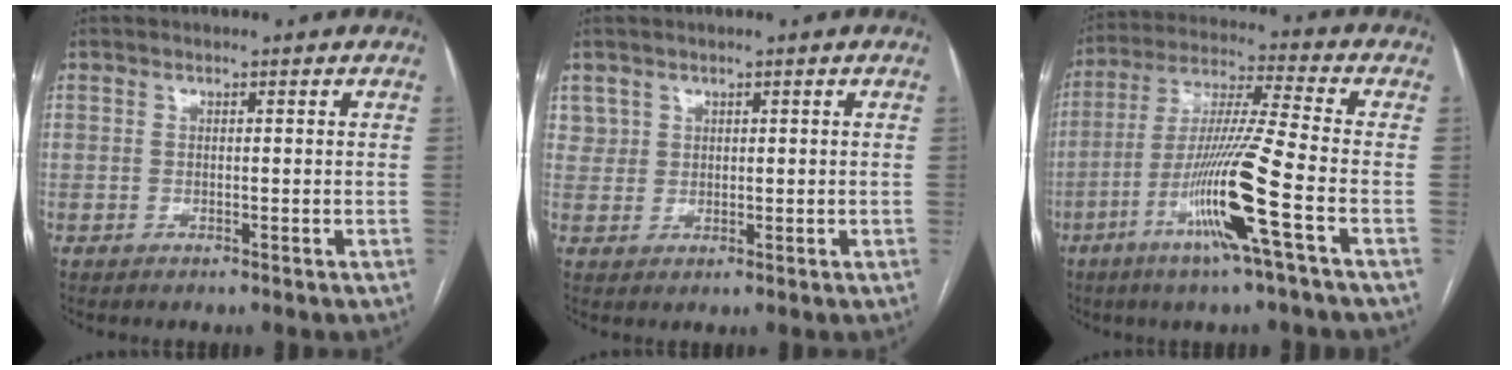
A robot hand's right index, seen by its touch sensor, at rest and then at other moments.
{"total": 2.3, "force": [1.3, 1.9, -0.3], "torque": [0.019, 0.005, 0.017]}
{"total": 14.4, "force": [-5.7, -1.5, 13.2], "torque": [-0.260, -0.015, -0.111]}